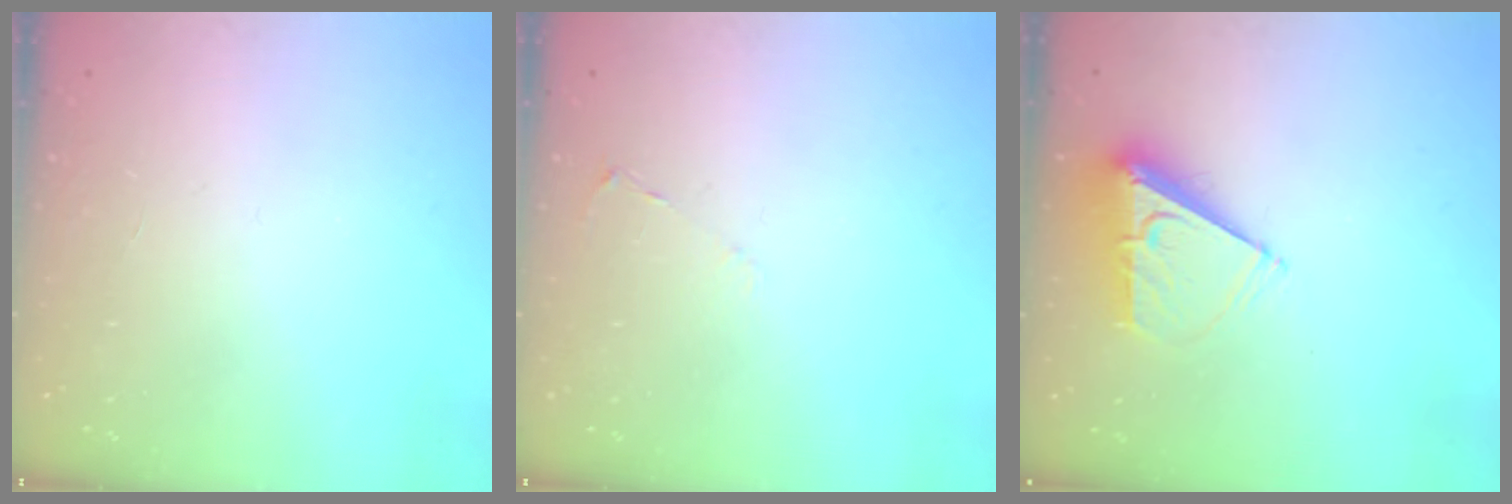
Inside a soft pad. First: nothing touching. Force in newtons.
{"total": 2.4, "press": 2.3, "slide": 0.4}
{"total": 7.0, "press": 7.0, "slide": 0.3}